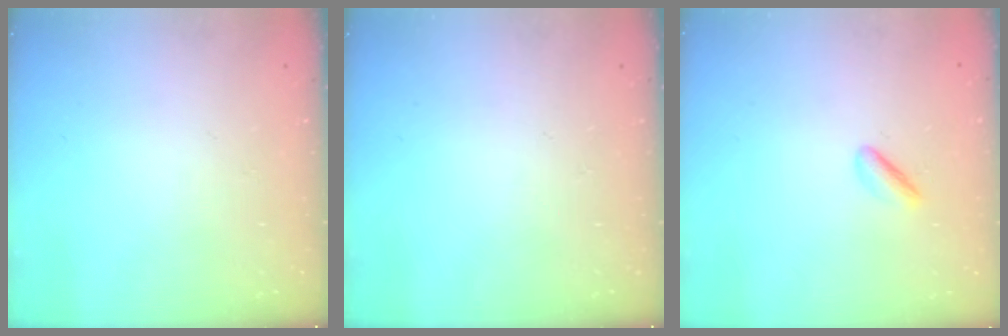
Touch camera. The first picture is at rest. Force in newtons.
{"total": 0.0}
{"total": 2.2, "press": 1.9, "slide": 1.2}